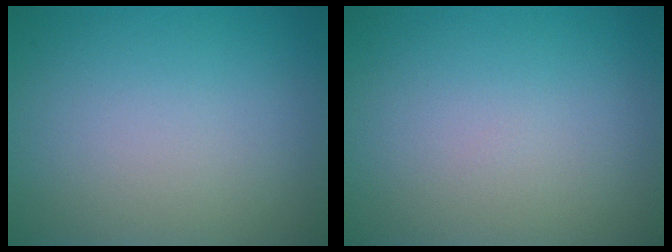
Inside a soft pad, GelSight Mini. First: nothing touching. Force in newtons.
{"total": 0.0}